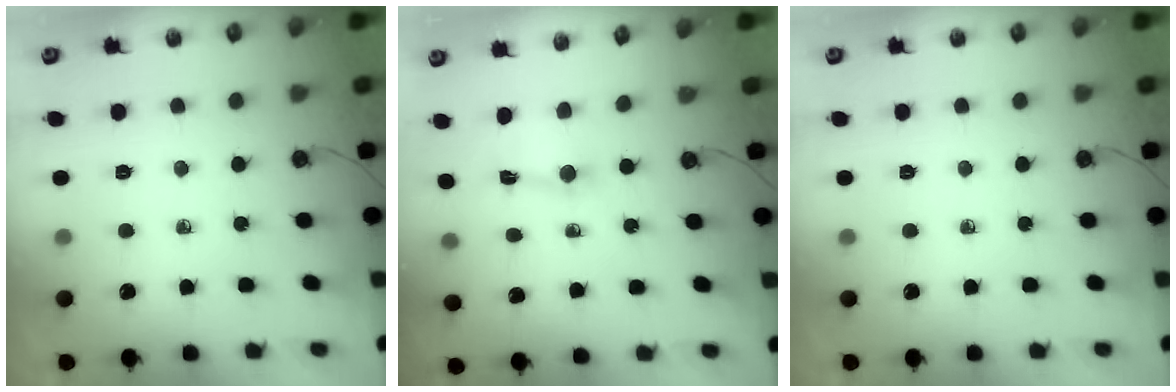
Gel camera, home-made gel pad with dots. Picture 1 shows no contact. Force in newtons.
{"total": 1.8, "press": 1.7, "slide": 0.5}
{"total": 0.0}